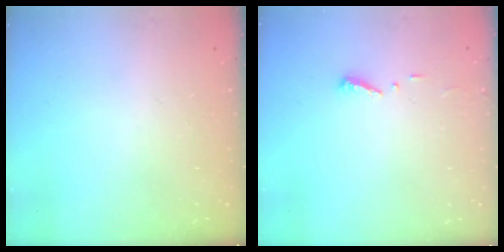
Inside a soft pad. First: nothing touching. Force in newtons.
{"total": 3.7, "press": 3.7, "slide": 0.2}